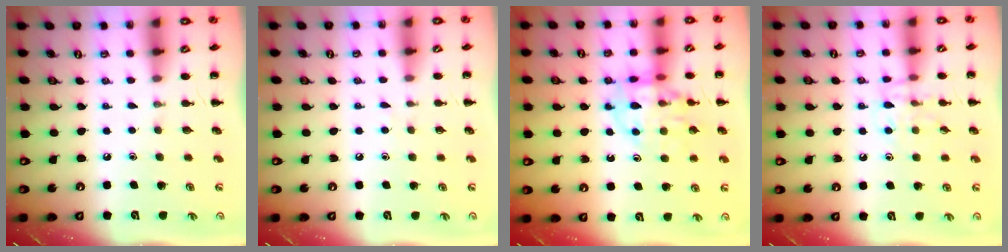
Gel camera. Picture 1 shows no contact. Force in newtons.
{"total": 2.9, "press": 2.8, "slide": 1.0}
{"total": 12.5, "press": 12.3, "slide": 2.2}
{"total": 9.8, "press": 9.8, "slide": 1.1}